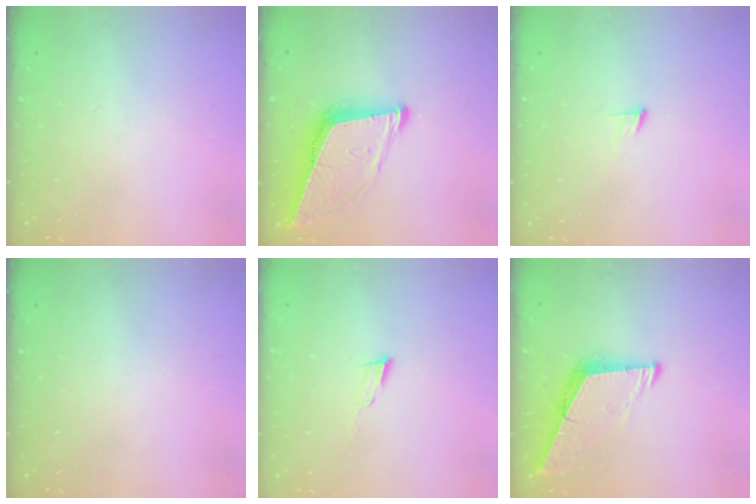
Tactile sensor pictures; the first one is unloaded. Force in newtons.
{"total": 10.3, "press": 9.6, "slide": 3.6}
{"total": 4.0, "press": 4.0, "slide": 0.3}
{"total": 0.0}
{"total": 4.6, "press": 4.6, "slide": 0.4}
{"total": 8.6, "press": 8.5, "slide": 0.8}